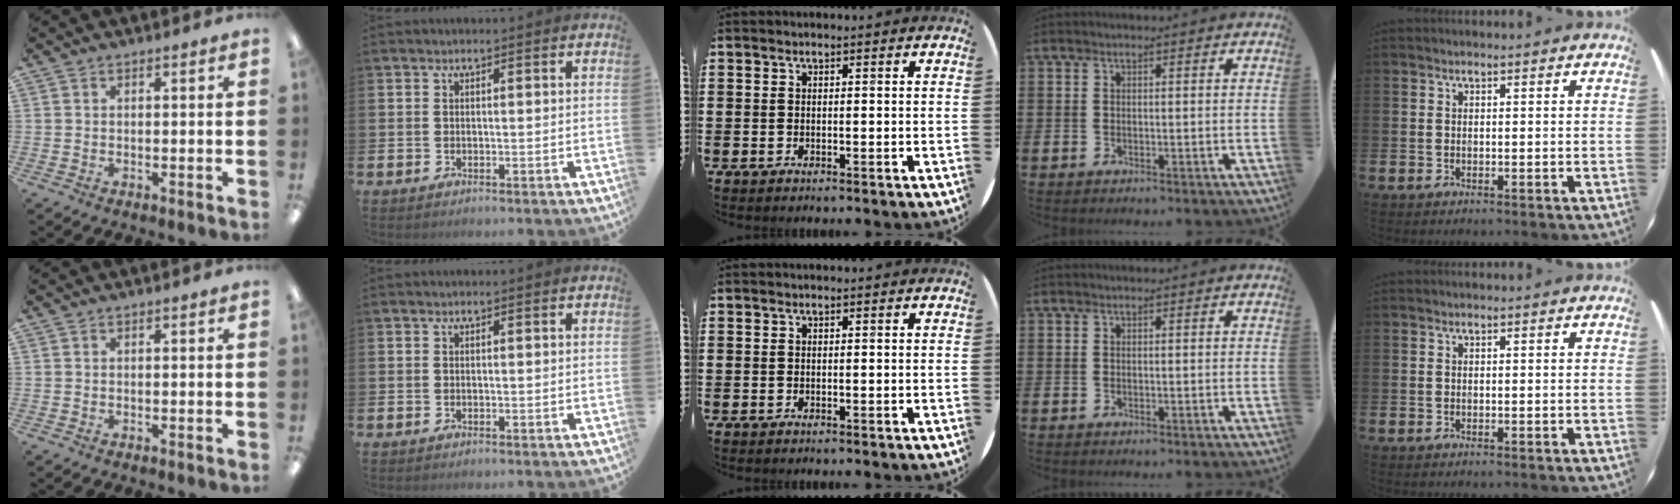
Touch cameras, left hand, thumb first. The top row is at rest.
{}